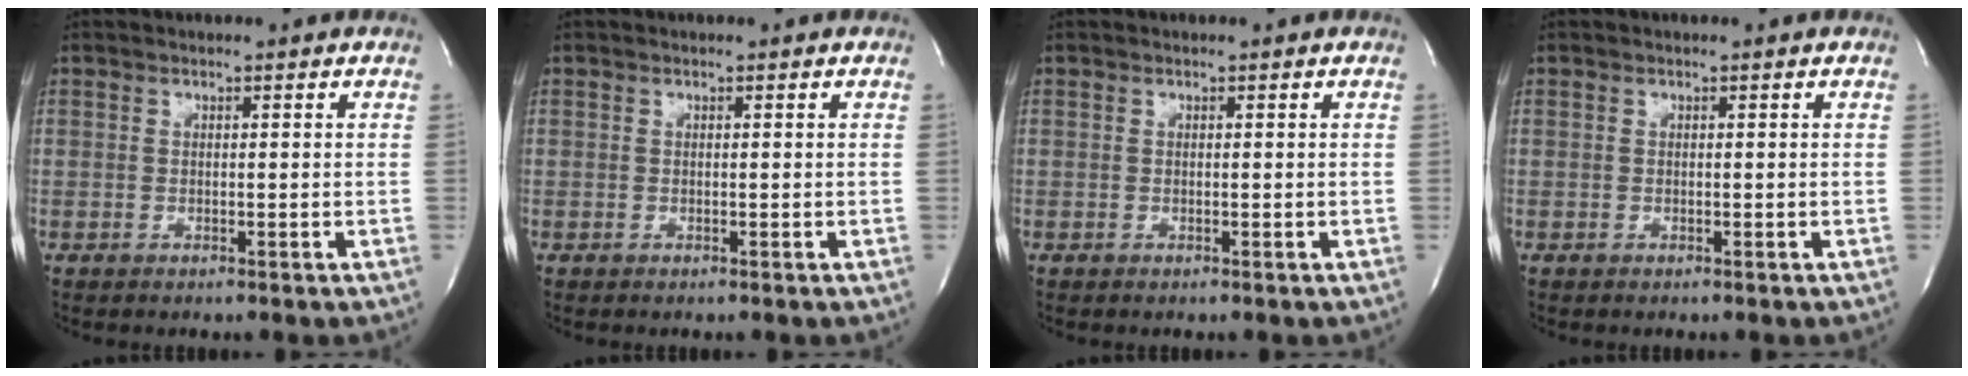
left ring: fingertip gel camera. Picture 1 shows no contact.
{"total": 0.0}
{"total": 0.0}
{"total": 0.0}